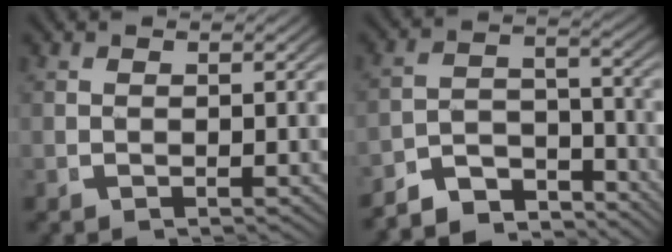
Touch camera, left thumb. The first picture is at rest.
{"total": 7.9, "force": [-5.9, 4.1, 3.2], "torque": [-0.049, -0.030, -0.095]}